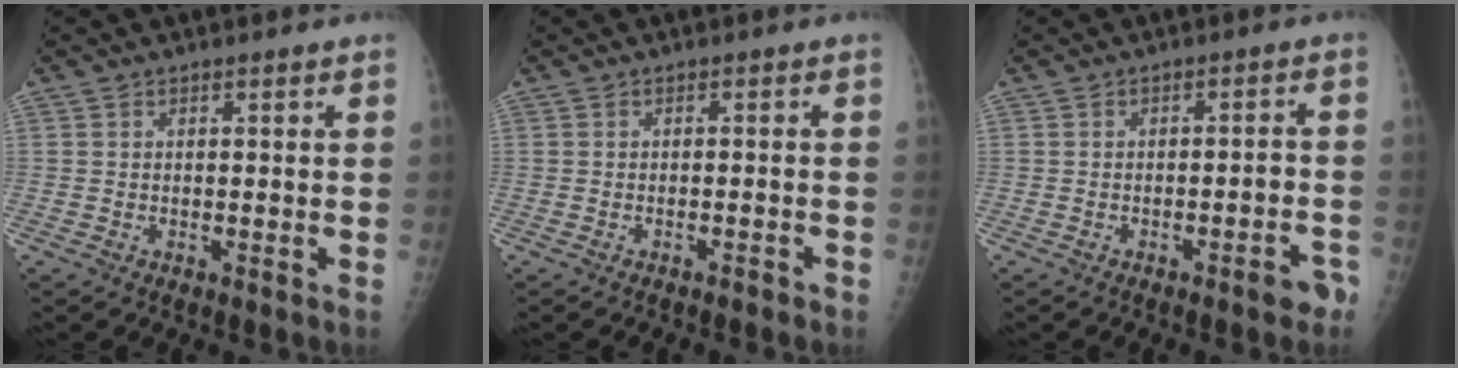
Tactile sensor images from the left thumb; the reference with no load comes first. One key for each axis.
{"total": 1.7, "fx": -1.4, "fy": 0.3, "fz": 0.9, "tx": -0.020, "ty": 0.008, "tz": -0.012}
{"total": 4.4, "fx": -2.6, "fy": 1.4, "fz": 3.2, "tx": -0.035, "ty": 0.028, "tz": -0.029}